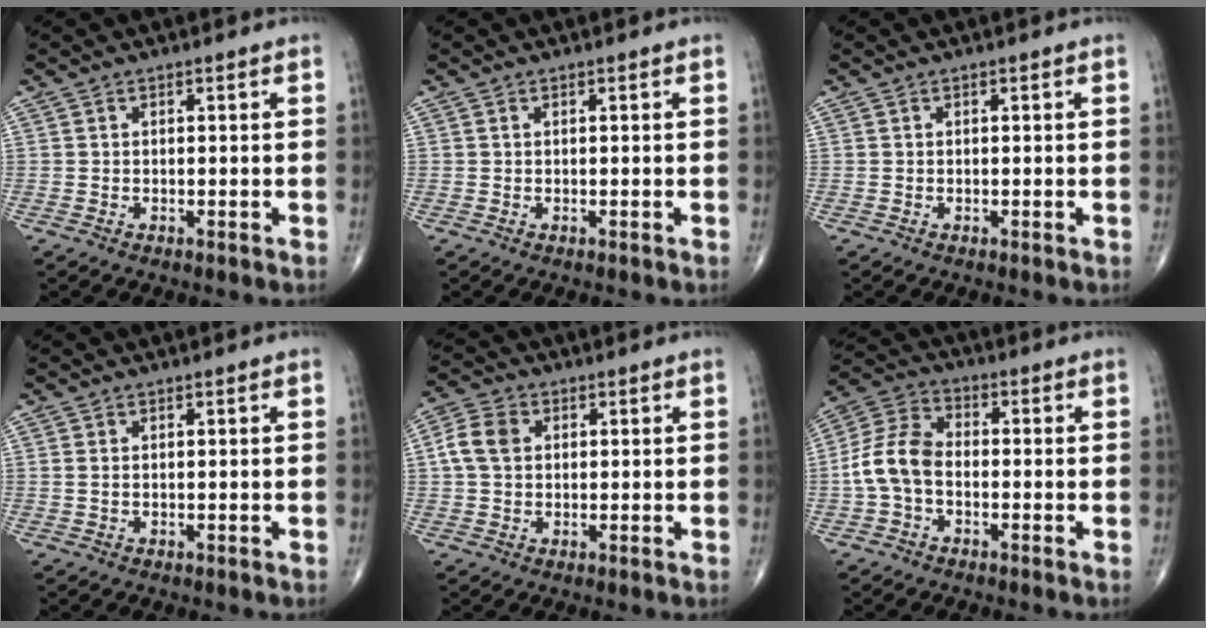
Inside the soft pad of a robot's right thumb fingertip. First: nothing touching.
{"total": 0.0}
{"total": 0.0}
{"total": 0.7, "force": [0.2, 0.3, 0.6], "torque": [-0.015, 0.006, 0.008]}
{"total": 6.1, "force": [1.1, 4.6, 3.9], "torque": [-0.079, 0.012, 0.017]}
{"total": 8.8, "force": [-1.7, 5.8, 6.4], "torque": [-0.130, 0.029, -0.045]}